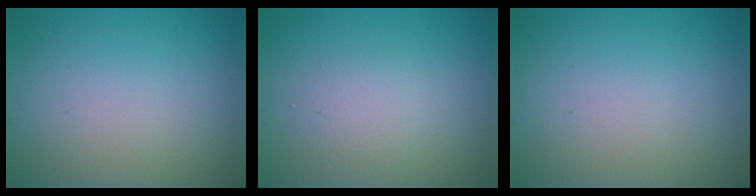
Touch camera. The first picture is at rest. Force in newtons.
{"total": 2.0, "press": 2.0, "slide": 0.1}
{"total": 0.0}